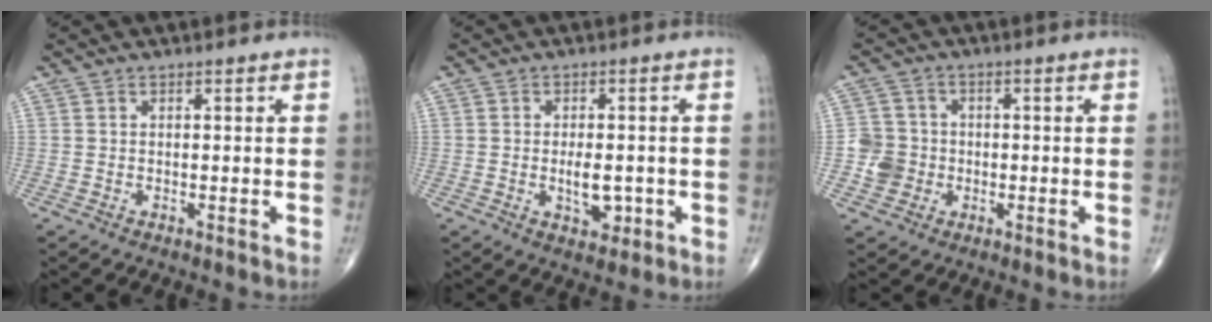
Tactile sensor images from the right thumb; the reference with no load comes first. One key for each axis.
{"total": 5.0, "fx": -1.0, "fy": 2.7, "fz": 4.0, "tx": -0.053, "ty": 0.000, "tz": -0.010}
{"total": 5.3, "fx": -1.2, "fy": 5.1, "fz": 1.2, "tx": 0.002, "ty": 0.012, "tz": -0.027}